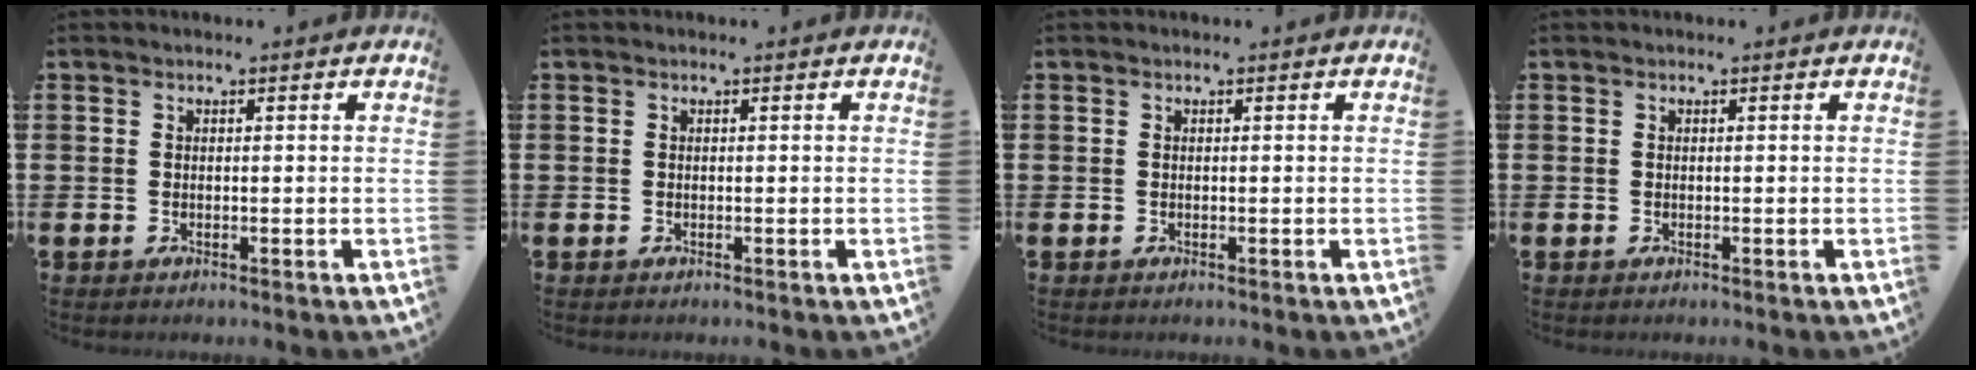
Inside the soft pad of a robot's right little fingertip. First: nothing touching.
{"total": 0.0}
{"total": 0.0}
{"total": 0.0}